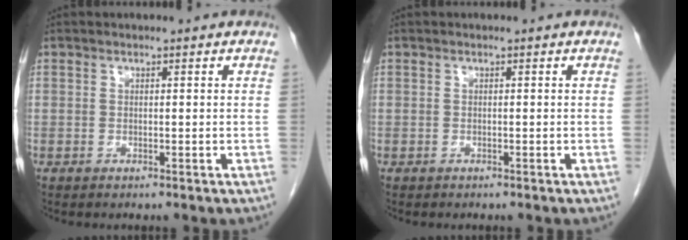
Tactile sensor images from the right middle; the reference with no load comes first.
{"total": 0.0}